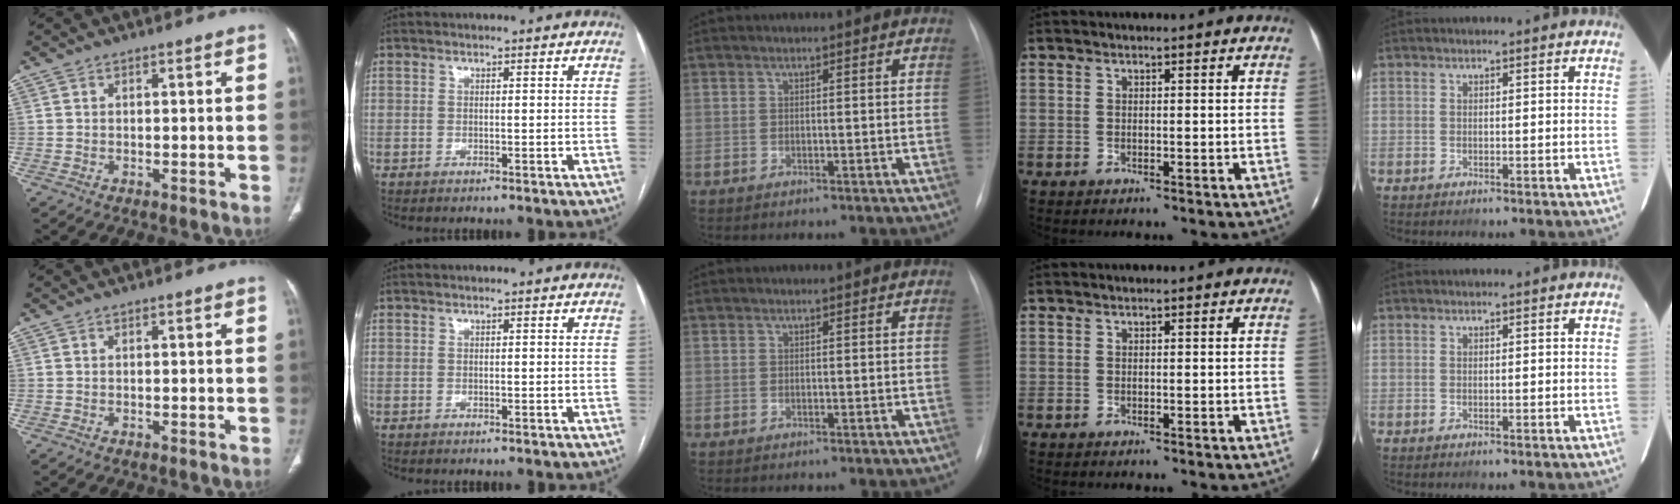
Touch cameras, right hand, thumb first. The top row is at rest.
{}